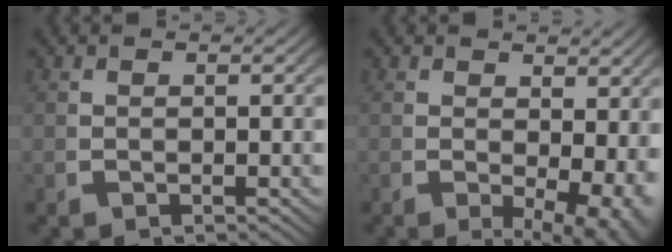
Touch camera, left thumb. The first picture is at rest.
{"total": 4.9, "force": [0.1, 2.9, 4.0], "torque": [-0.056, -0.024, 0.012]}